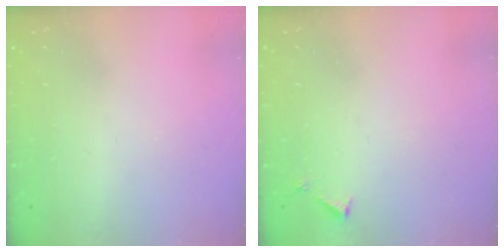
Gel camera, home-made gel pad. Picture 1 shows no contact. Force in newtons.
{"total": 3.2, "press": 3.2, "slide": 0.2}